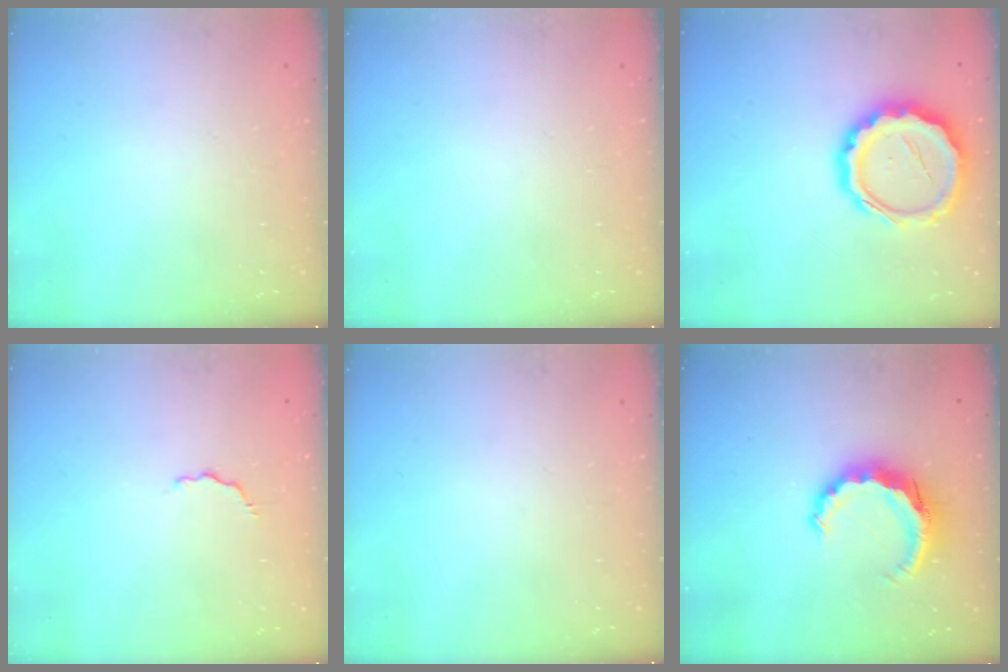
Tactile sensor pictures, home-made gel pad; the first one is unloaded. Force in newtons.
{"total": 0.0}
{"total": 15.5, "press": 15.2, "slide": 3.0}
{"total": 3.7, "press": 3.7, "slide": 0.8}
{"total": 0.0}
{"total": 8.6, "press": 8.5, "slide": 1.1}